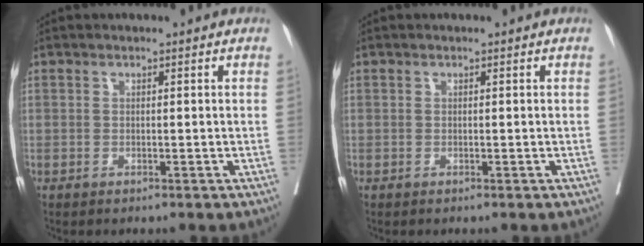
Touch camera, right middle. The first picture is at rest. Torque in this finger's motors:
{"motor_torque": [0.00, 0.00, -0.12, -0.11]}